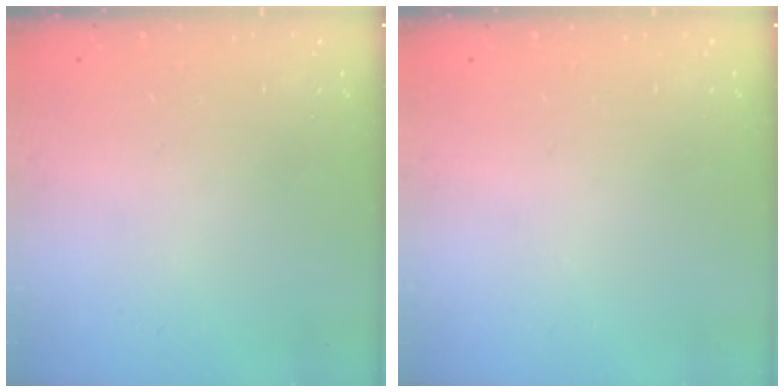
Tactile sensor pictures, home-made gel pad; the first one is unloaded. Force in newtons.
{"total": 0.0}